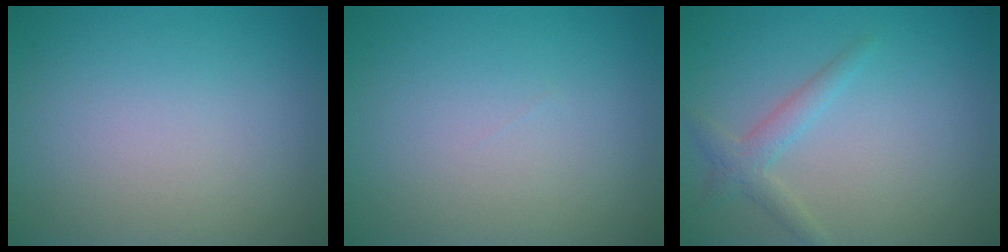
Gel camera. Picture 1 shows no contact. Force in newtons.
{"total": 0.0}
{"total": 1.9, "press": 1.9, "slide": 0.1}